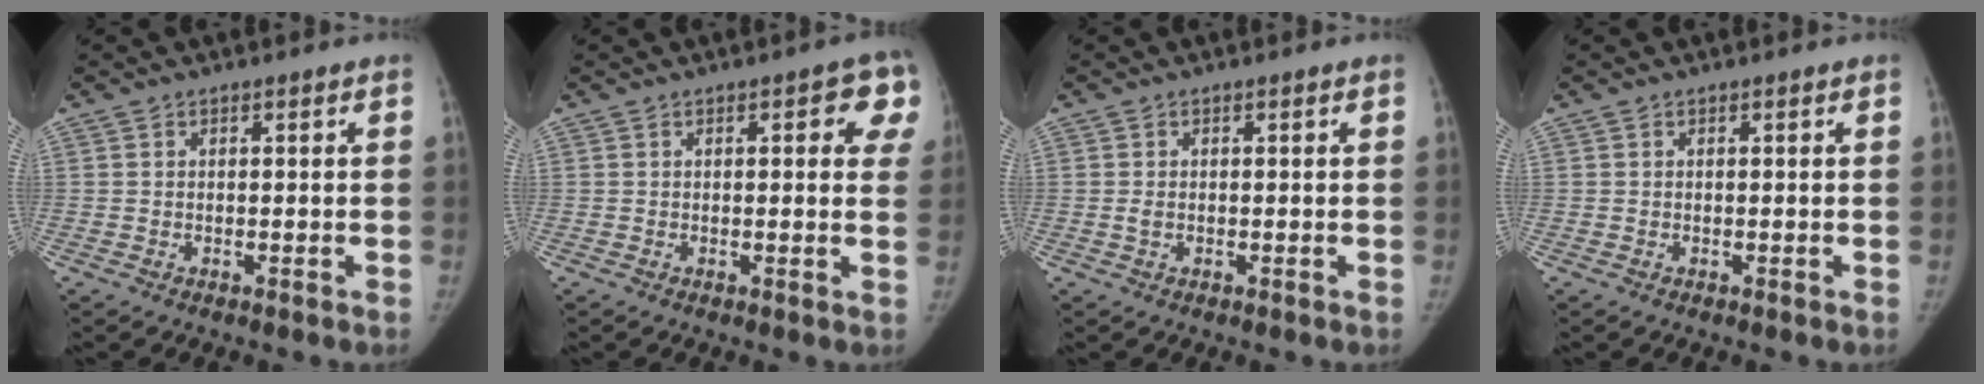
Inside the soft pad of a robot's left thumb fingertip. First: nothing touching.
{"total": 7.6, "force": [2.7, 2.9, 6.5], "torque": [-0.044, -0.003, 0.023]}
{"total": 1.2, "force": [-0.1, 0.8, 0.8], "torque": [-0.012, 0.000, -0.002]}
{"total": 0.0}